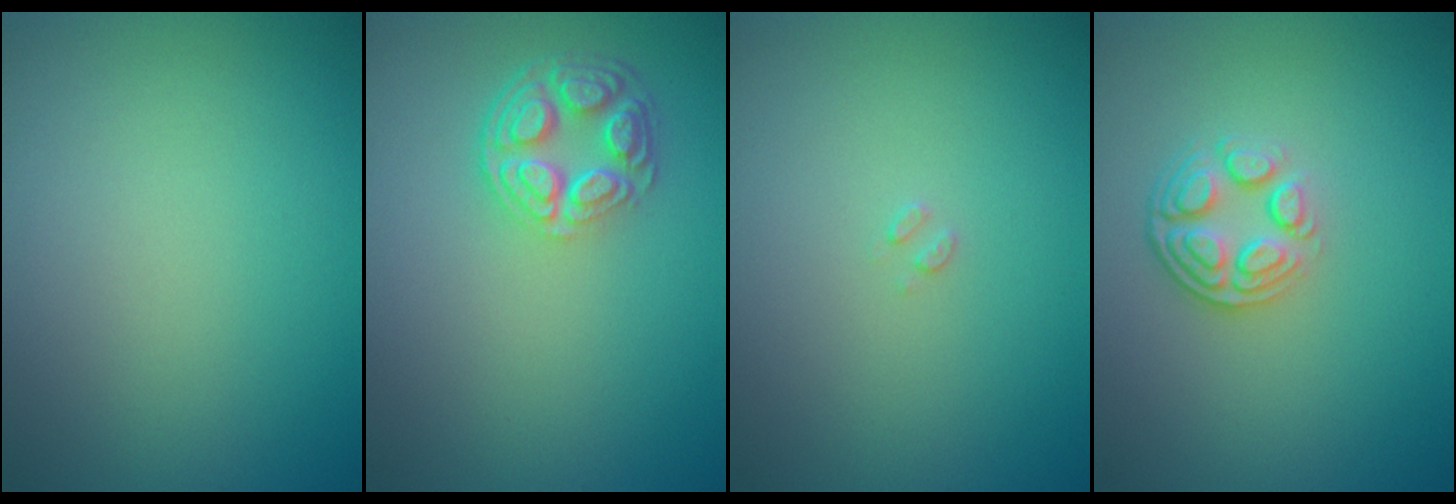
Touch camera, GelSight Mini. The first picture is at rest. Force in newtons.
{"total": 4.3, "press": 3.3, "slide": 2.8}
{"total": 0.6, "press": 0.6, "slide": 0.2}
{"total": 3.8, "press": 2.7, "slide": 2.7}